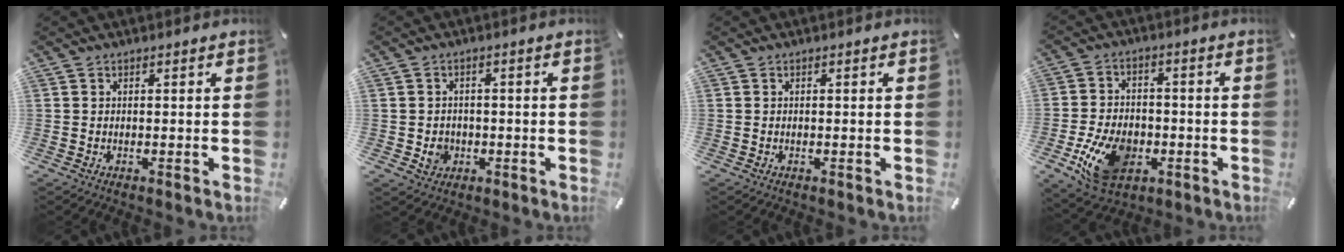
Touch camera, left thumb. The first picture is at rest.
{"total": 4.5, "force": [-1.0, 4.1, 1.4], "torque": [-0.008, 0.001, -0.018]}
{"total": 0.0}
{"total": 13.9, "force": [-4.7, 9.5, 9.0], "torque": [-0.179, 0.010, -0.082]}